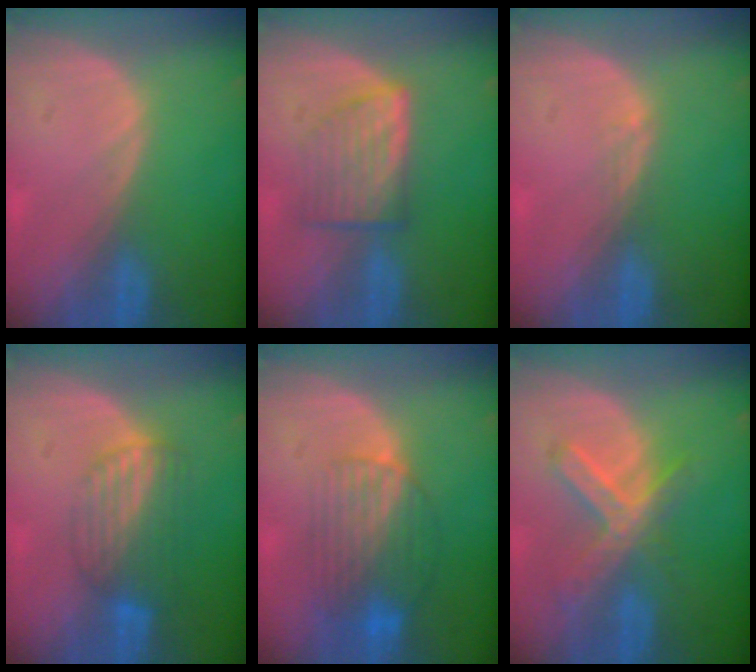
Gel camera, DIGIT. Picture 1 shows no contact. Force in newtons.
{"total": 6.2, "press": 5.9, "slide": 1.9}
{"total": 1.0, "press": 0.7, "slide": 0.7}
{"total": 6.9, "press": 6.0, "slide": 3.5}
{"total": 8.3, "press": 7.2, "slide": 4.1}
{"total": 7.0, "press": 6.1, "slide": 3.6}